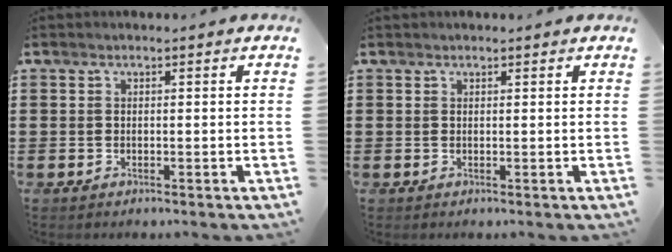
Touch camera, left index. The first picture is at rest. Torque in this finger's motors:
{"motor_torque": [0.37, 0.35, 0.14, 0.03]}